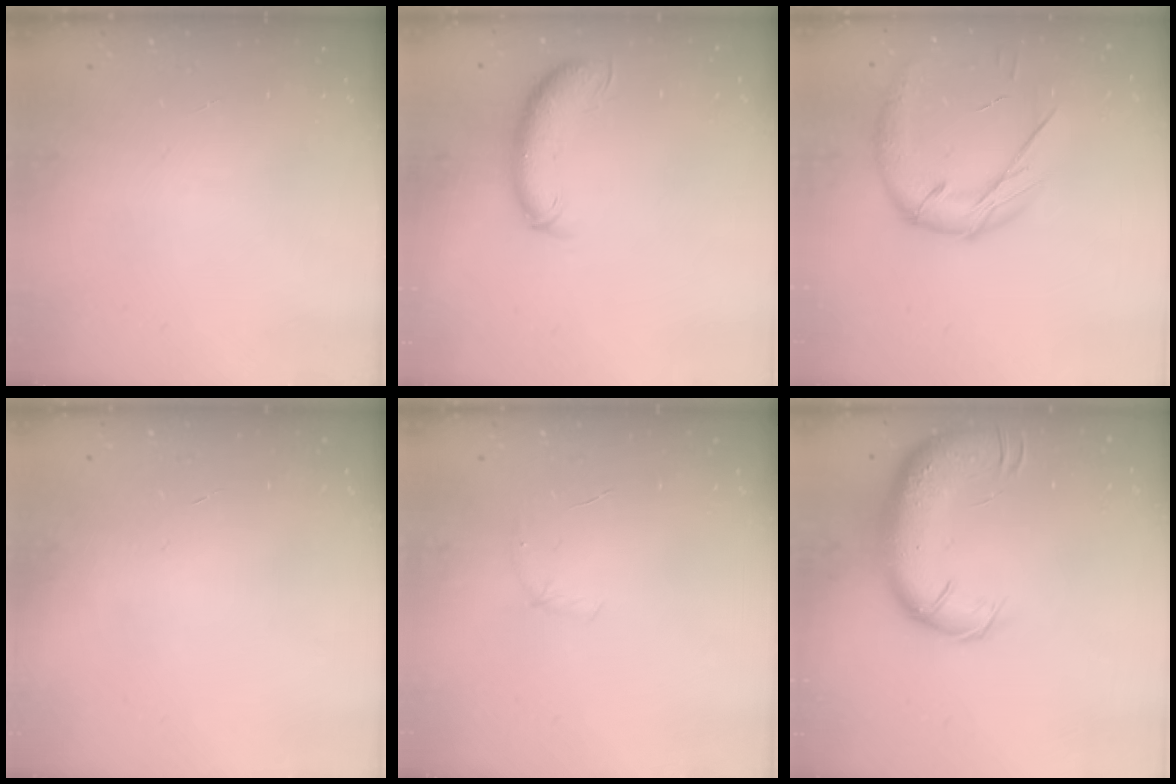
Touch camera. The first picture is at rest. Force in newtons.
{"total": 9.7, "press": 9.6, "slide": 1.8}
{"total": 14.3, "press": 14.3, "slide": 1.4}
{"total": 0.0}
{"total": 3.7, "press": 3.5, "slide": 1.1}
{"total": 16.1, "press": 15.6, "slide": 3.8}